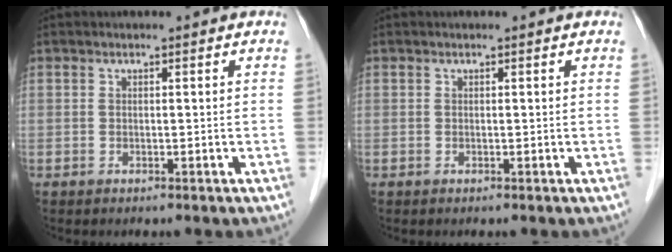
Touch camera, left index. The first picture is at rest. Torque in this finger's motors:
{"motor_torque": [0.08, 0.02, 0.02, -0.01]}